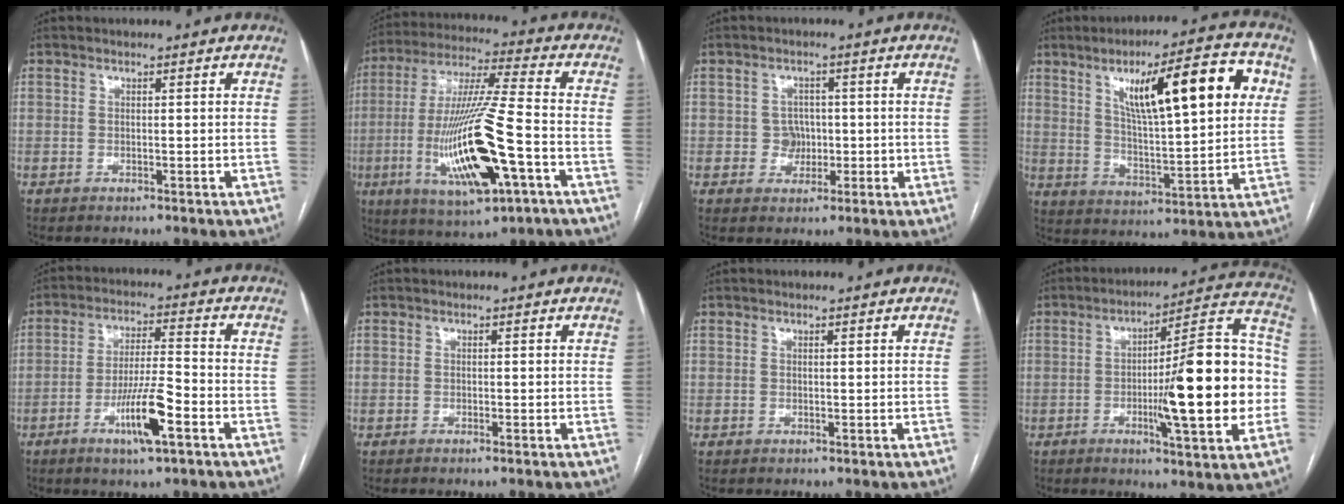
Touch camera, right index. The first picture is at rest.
{"total": 19.2, "force": [-5.5, 2.2, 18.2], "torque": [-0.376, -0.020, -0.091]}
{"total": 3.2, "force": [-0.2, 3.1, 0.8], "torque": [-0.002, 0.008, 0.000]}
{"total": 17.8, "force": [6.6, 3.0, 16.3], "torque": [-0.243, 0.022, 0.103]}
{"total": 8.9, "force": [-4.1, 0.7, 7.8], "torque": [-0.148, -0.007, -0.072]}
{"total": 0.6, "force": [-0.4, -0.1, 0.5], "torque": [-0.009, 0.001, -0.007]}
{"total": 0.0}
{"total": 19.8, "force": [-2.9, 2.2, 19.4], "torque": [-0.267, 0.016, -0.044]}